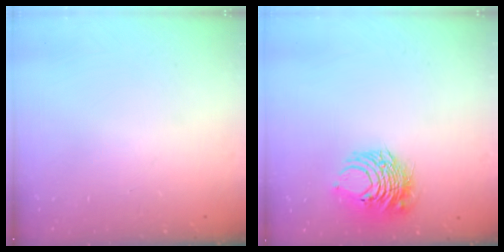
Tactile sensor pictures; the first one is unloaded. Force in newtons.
{"total": 8.8, "press": 8.8, "slide": 0.8}